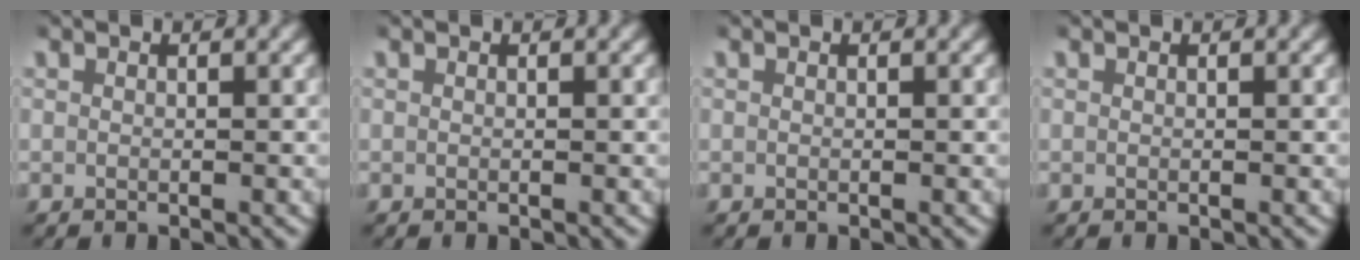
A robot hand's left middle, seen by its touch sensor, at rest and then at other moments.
{"total": 0.0}
{"total": 0.0}
{"total": 0.0}